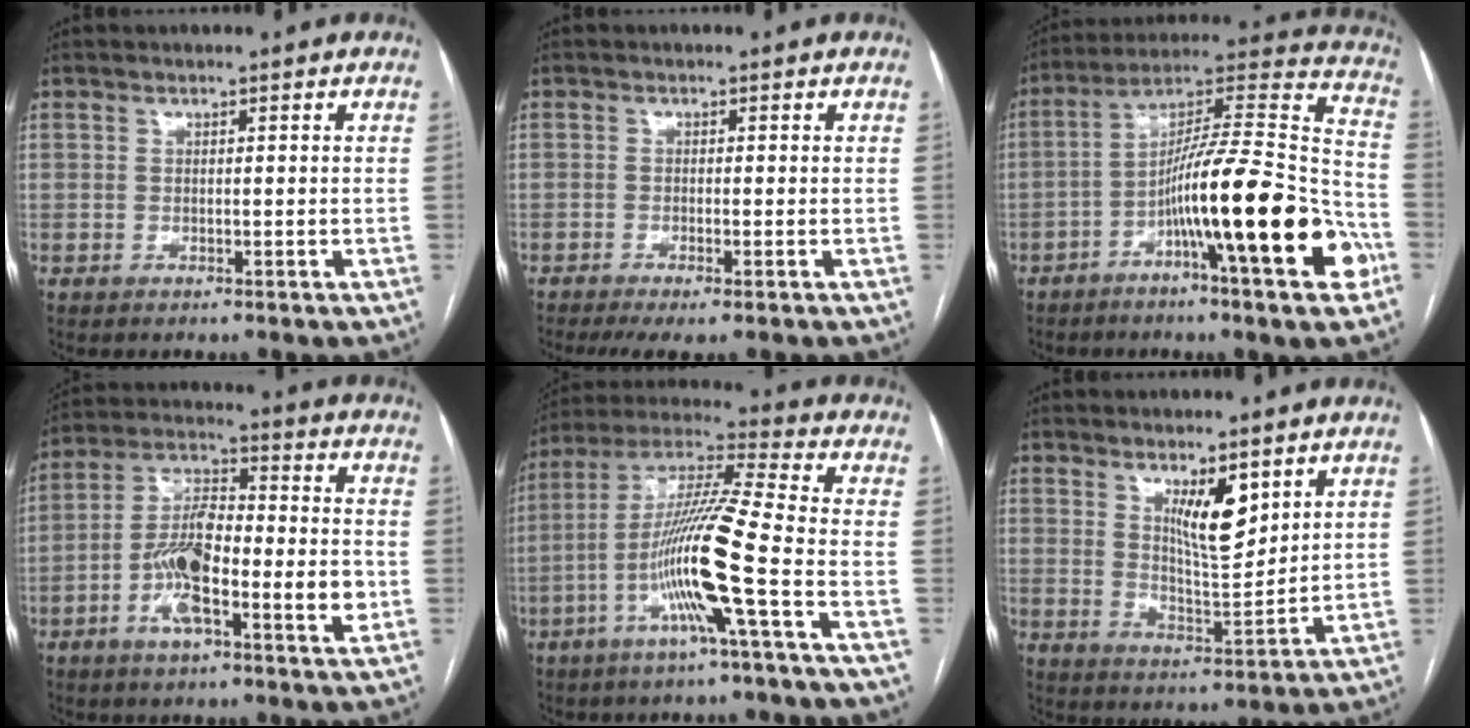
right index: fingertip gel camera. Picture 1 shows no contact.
{"total": 4.3, "force": [-2.9, 0.4, 3.2], "torque": [-0.051, -0.010, -0.047]}
{"total": 23.4, "force": [-8.7, 1.5, 21.7], "torque": [-0.310, 0.003, -0.141]}
{"total": 14.1, "force": [-3.6, 3.8, 13.1], "torque": [-0.237, 0.016, -0.064]}
{"total": 14.5, "force": [-4.8, -1.2, 13.7], "torque": [-0.267, 0.000, -0.098]}
{"total": 7.7, "force": [4.0, 2.0, 6.2], "torque": [-0.110, -0.011, 0.075]}